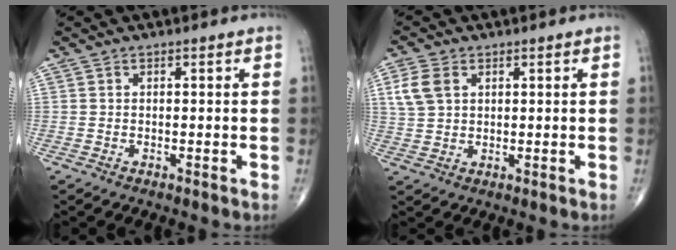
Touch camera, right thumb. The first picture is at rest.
{"total": 5.5, "force": [2.0, 3.8, 3.5], "torque": [-0.072, 0.003, 0.042]}